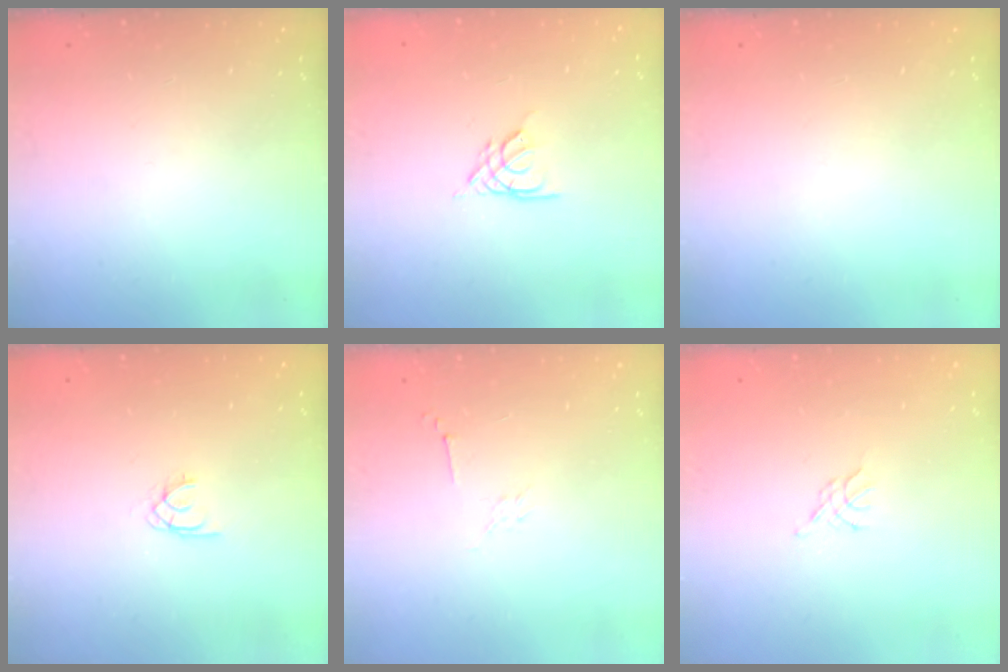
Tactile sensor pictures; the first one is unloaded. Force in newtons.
{"total": 2.7, "press": 2.7, "slide": 0.4}
{"total": 0.0}
{"total": 1.5, "press": 1.4, "slide": 0.2}
{"total": 3.5, "press": 3.5, "slide": 0.8}
{"total": 2.3, "press": 2.2, "slide": 0.5}